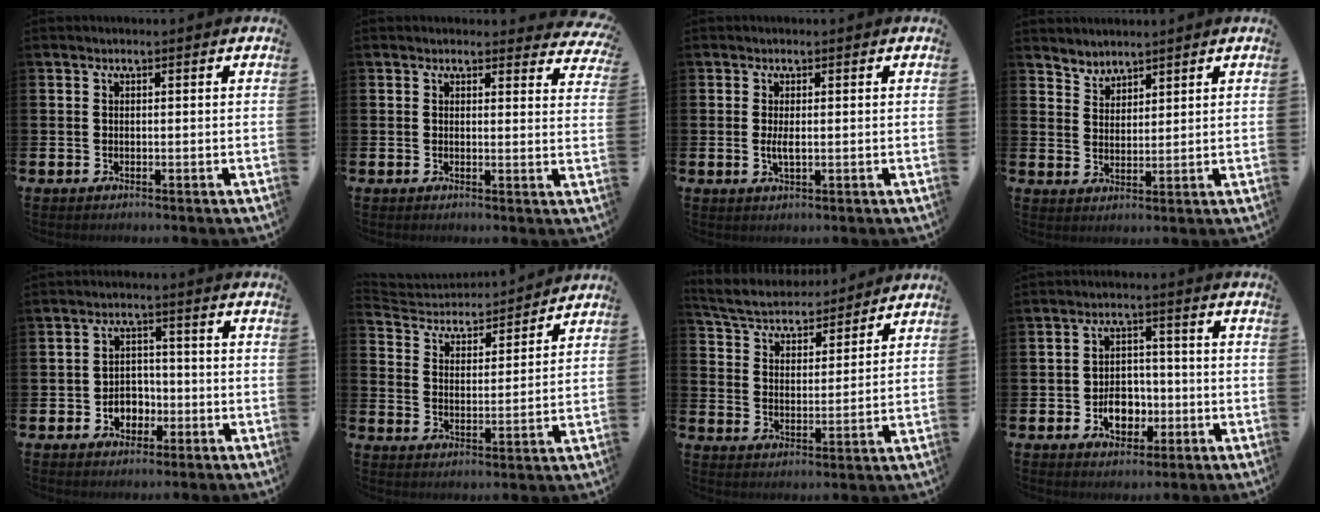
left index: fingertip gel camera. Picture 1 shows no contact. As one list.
[{"total": 2.2, "force": [2.1, 0.7, -0.1], "torque": [0.013, -0.014, 0.033]}, {"total": 2.0, "force": [0.1, 0.7, 1.8], "torque": [-0.026, -0.003, 0.000]}, {"total": 3.3, "force": [3.2, 0.7, -0.6], "torque": [-0.005, -0.012, 0.061]}, {"total": 3.5, "force": [-1.5, 2.8, 1.4], "torque": [-0.024, 0.001, -0.035]}, {"total": 4.3, "force": [4.1, 1.3, 0.4], "torque": [-0.037, -0.038, 0.064]}, {"total": 5.1, "force": [4.9, 1.2, 0.6], "torque": [-0.043, -0.036, 0.081]}, {"total": 5.0, "force": [-1.6, 3.7, 2.9], "torque": [-0.040, 0.003, -0.034]}]